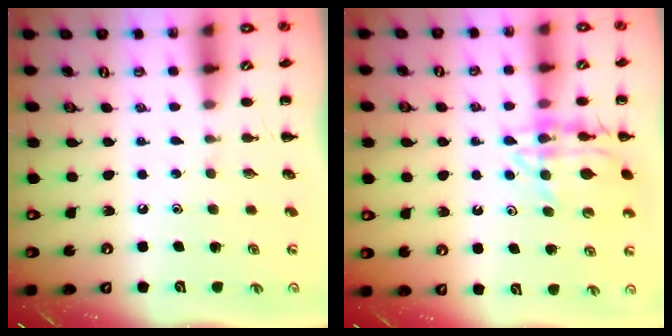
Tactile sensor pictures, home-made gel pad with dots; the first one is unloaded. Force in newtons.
{"total": 13.1, "press": 13.0, "slide": 2.2}